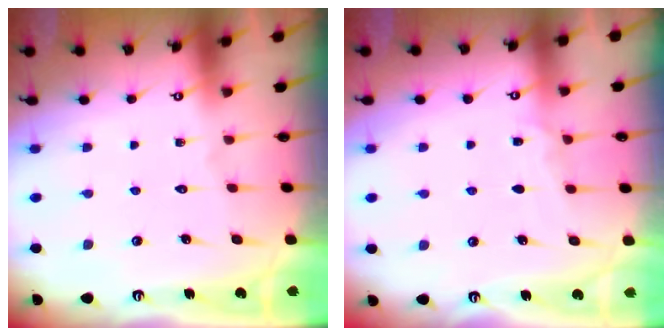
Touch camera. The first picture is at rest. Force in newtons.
{"total": 4.4, "press": 4.4, "slide": 0.5}